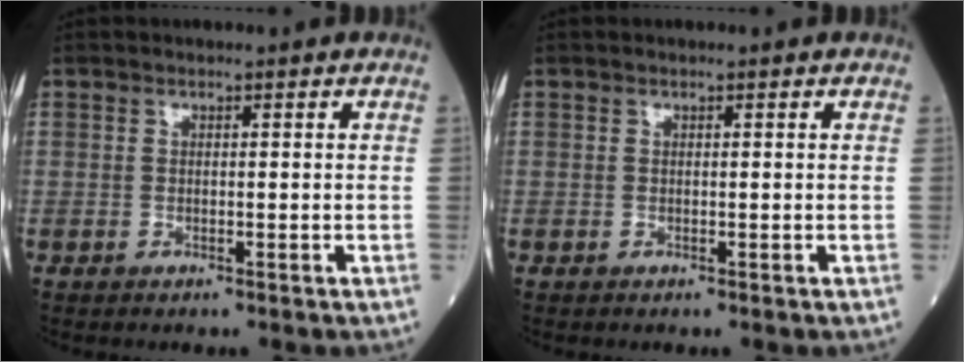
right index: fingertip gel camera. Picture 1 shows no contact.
{"total": 0.0}